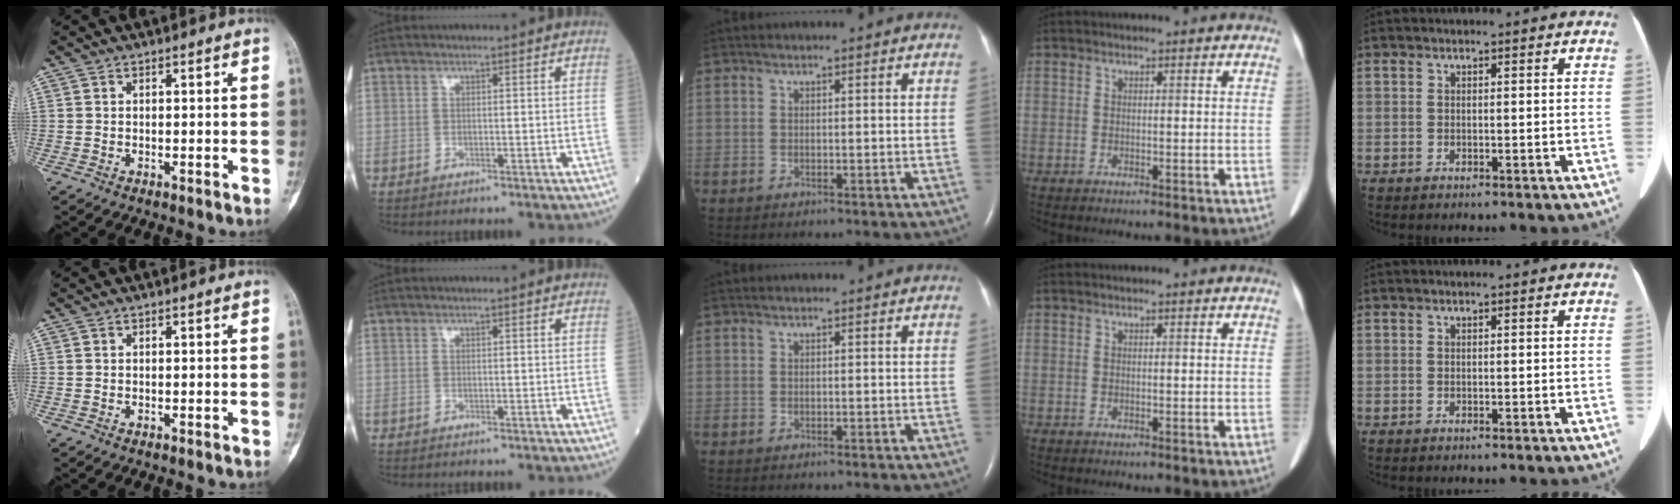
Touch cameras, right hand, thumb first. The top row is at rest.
{}